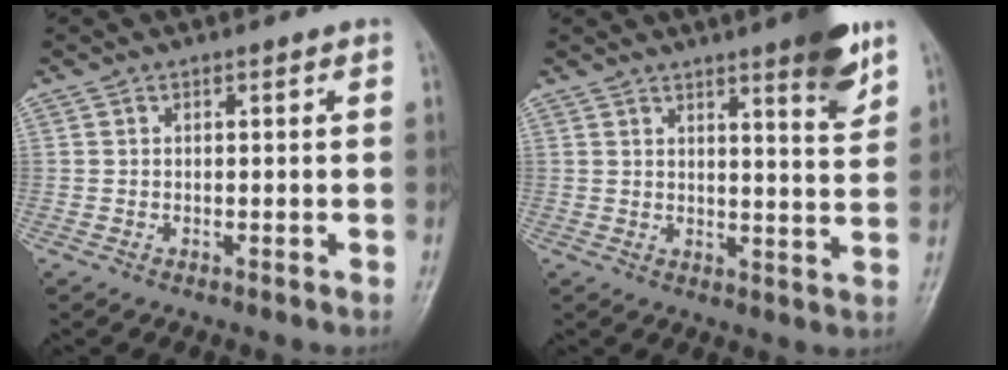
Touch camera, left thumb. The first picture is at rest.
{"total": 8.5, "force": [5.3, 1.3, 6.5], "torque": [-0.074, -0.032, 0.069]}